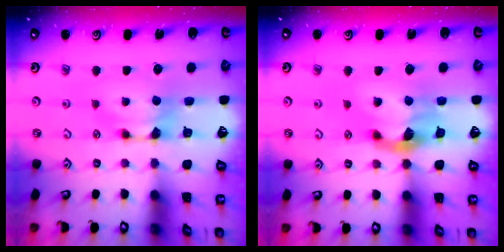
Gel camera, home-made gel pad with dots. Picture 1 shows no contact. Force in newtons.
{"total": 4.0, "press": 3.5, "slide": 1.9}